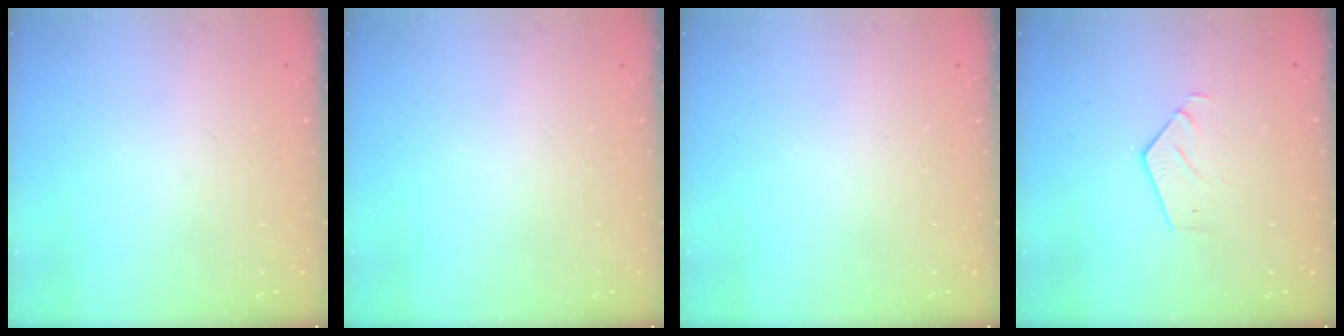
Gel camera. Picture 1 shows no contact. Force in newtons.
{"total": 0.0}
{"total": 0.0}
{"total": 3.8, "press": 3.8, "slide": 0.3}